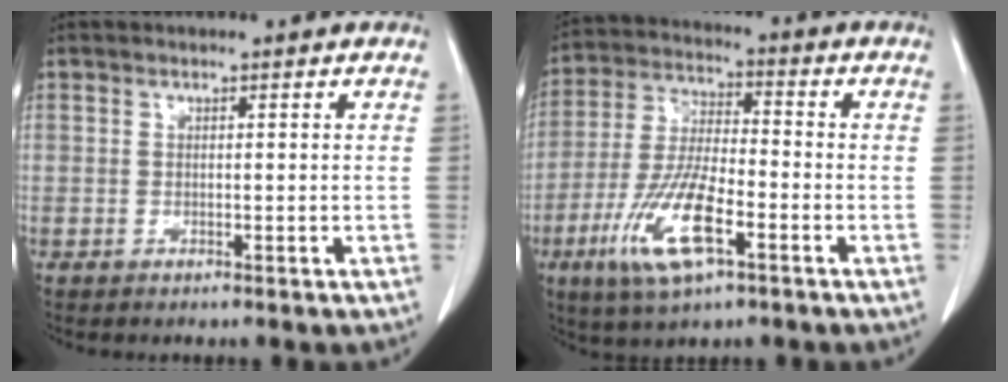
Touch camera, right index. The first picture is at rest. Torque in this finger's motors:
{"motor_torque": [1.35, -0.42, 0.16, 0.00]}